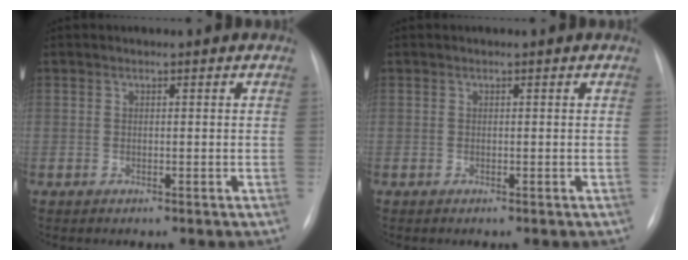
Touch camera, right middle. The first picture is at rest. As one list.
[{"total": 0.0}]